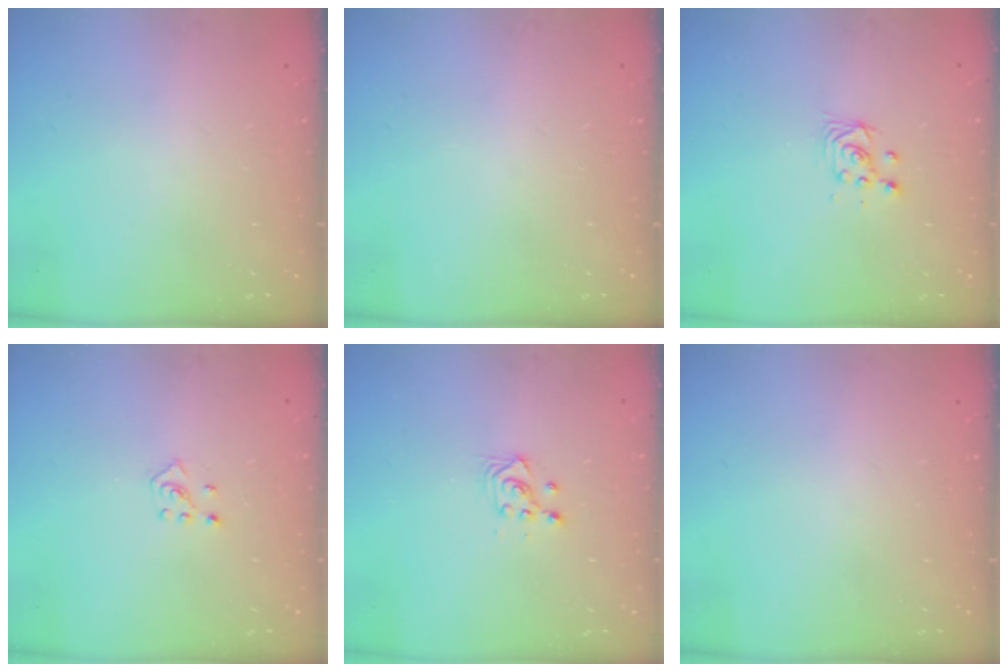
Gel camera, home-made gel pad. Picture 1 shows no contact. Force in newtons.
{"total": 0.0}
{"total": 3.3, "press": 3.3, "slide": 0.4}
{"total": 4.2, "press": 4.1, "slide": 0.7}
{"total": 3.4, "press": 3.1, "slide": 1.2}
{"total": 0.0}